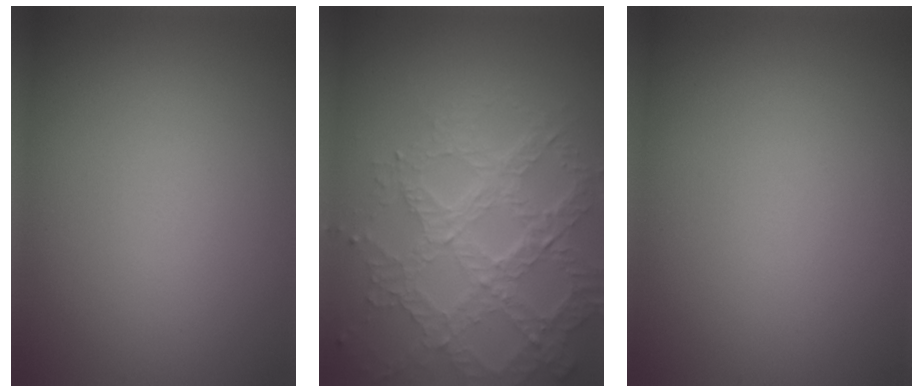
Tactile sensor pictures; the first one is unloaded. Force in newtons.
{"total": 7.1, "press": 5.1, "slide": 4.9}
{"total": 0.0}